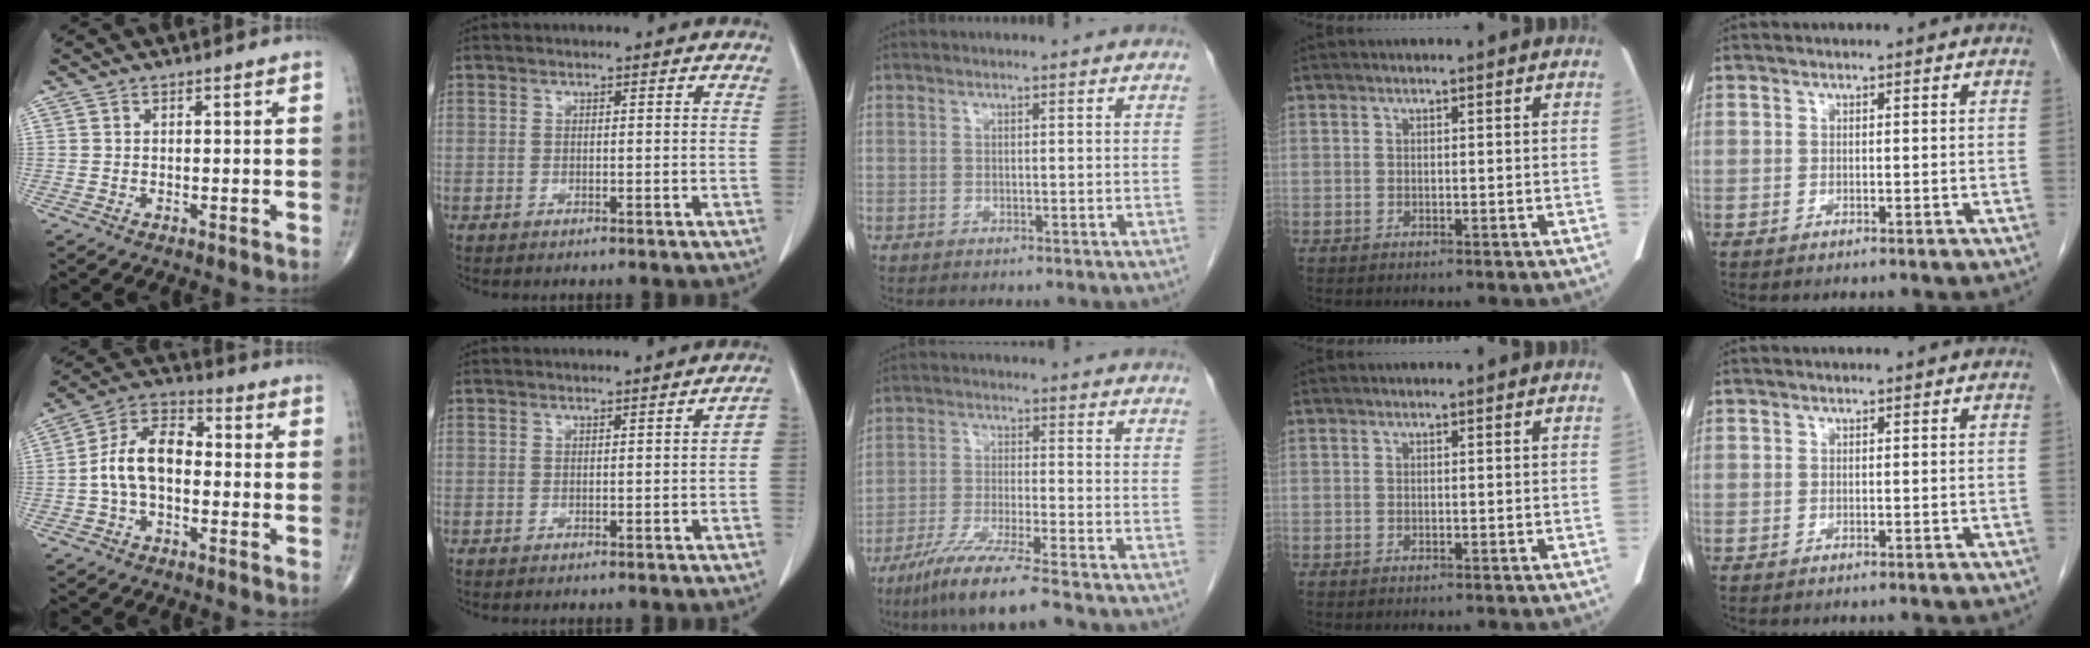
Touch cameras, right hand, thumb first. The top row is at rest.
{"thumb": {"total": 10.7, "force": [-1.1, 6.5, 8.4], "torque": [-0.149, 0.038, -0.031]}, "index": {"total": 1.9, "force": [-0.2, 0.5, 1.8], "torque": [-0.018, 0.011, -0.001]}, "middle": {"total": 9.4, "force": [-7.0, -0.5, 6.2], "torque": [-0.114, -0.032, -0.127]}}